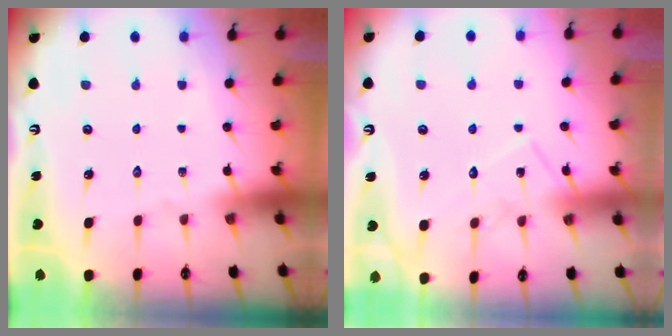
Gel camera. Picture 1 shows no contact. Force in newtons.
{"total": 9.4, "press": 9.4, "slide": 0.4}